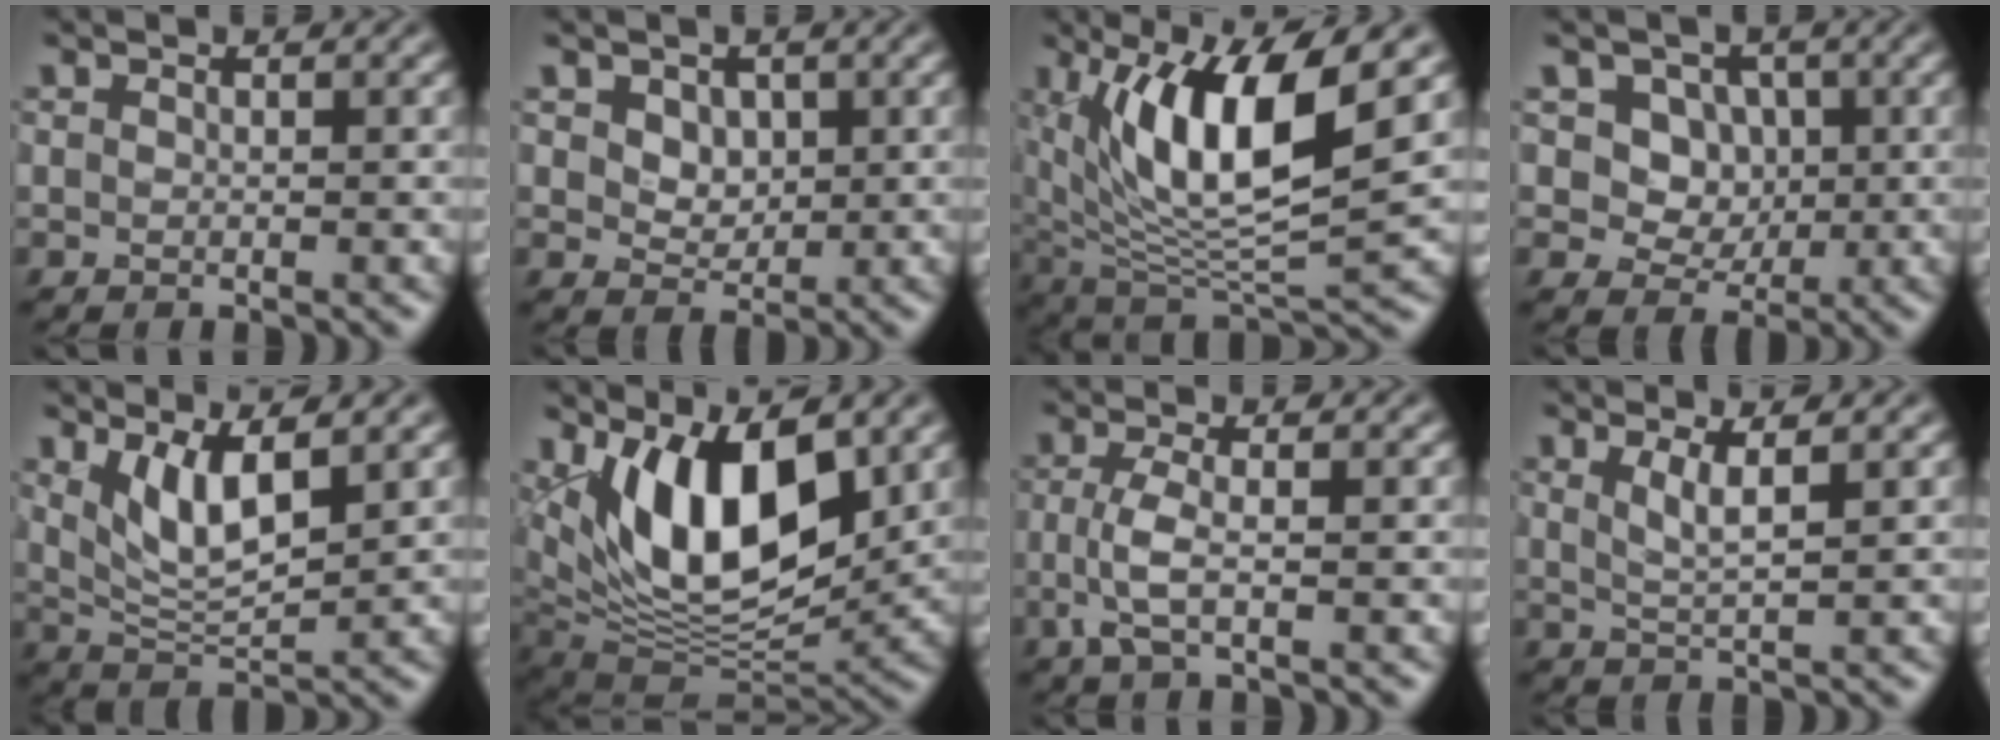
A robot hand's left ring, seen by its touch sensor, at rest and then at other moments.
{"total": 2.8, "force": [1.1, 2.1, 1.4], "torque": [-0.036, -0.009, 0.028]}
{"total": 10.8, "force": [3.9, 3.2, 9.5], "torque": [-0.171, -0.008, 0.076]}
{"total": 7.9, "force": [2.8, 6.3, 3.8], "torque": [-0.059, 0.012, 0.025]}
{"total": 4.7, "force": [2.0, 1.4, 4.0], "torque": [-0.083, -0.010, 0.044]}
{"total": 11.5, "force": [3.8, 5.3, 9.5], "torque": [-0.151, -0.014, 0.066]}
{"total": 2.9, "force": [-0.7, 0.8, 2.8], "torque": [-0.067, -0.001, -0.017]}
{"total": 2.5, "force": [1.1, 0.6, 2.2], "torque": [-0.037, -0.003, 0.020]}